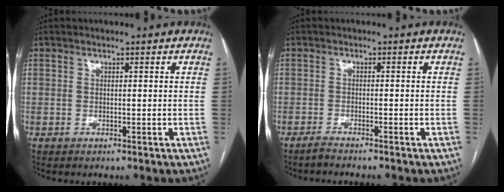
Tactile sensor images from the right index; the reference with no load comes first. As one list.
[{"total": 2.1, "force": [-1.9, -0.2, 0.8], "torque": [-0.013, -0.001, -0.030]}]